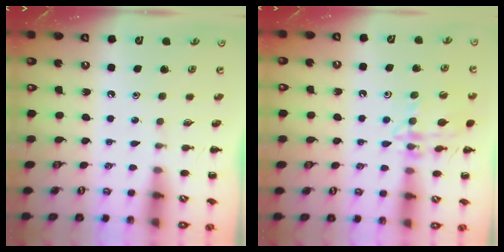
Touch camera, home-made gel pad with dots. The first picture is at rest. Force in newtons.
{"total": 14.2, "press": 14.2, "slide": 1.2}